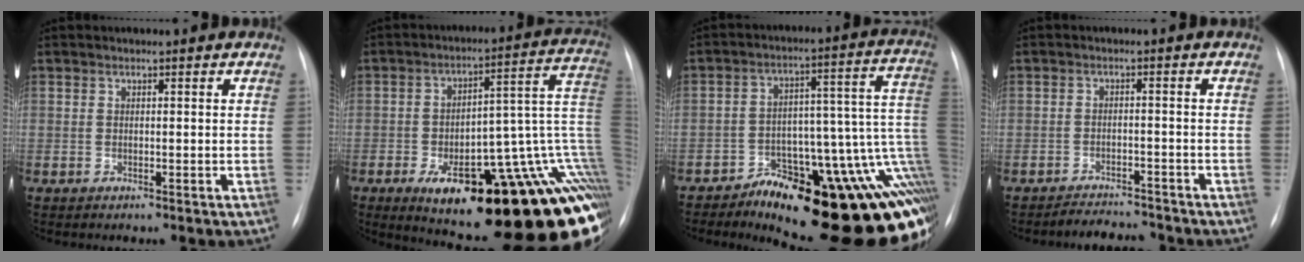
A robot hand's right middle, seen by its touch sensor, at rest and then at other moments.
{"total": 33.1, "force": [-13.3, 8.3, 29.1], "torque": [-0.252, 0.016, -0.171]}
{"total": 27.1, "force": [-13.9, 7.9, 21.9], "torque": [-0.151, 0.035, -0.174]}
{"total": 4.1, "force": [-4.1, 0.7, 0.1], "torque": [-0.005, -0.007, -0.062]}